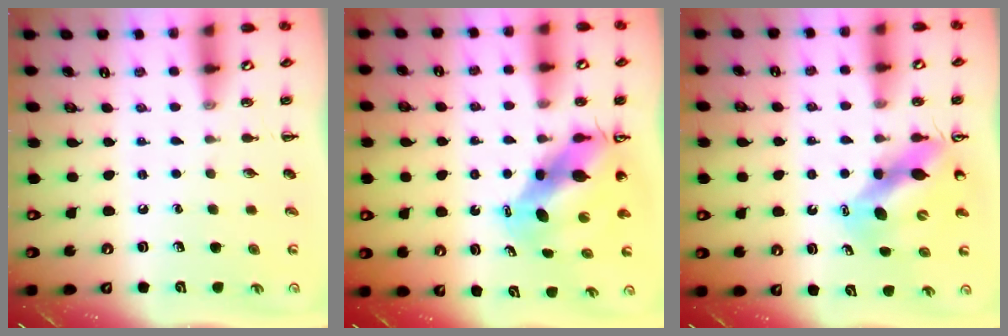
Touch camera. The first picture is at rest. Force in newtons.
{"total": 8.4, "press": 8.0, "slide": 2.5}
{"total": 10.7, "press": 10.2, "slide": 3.1}